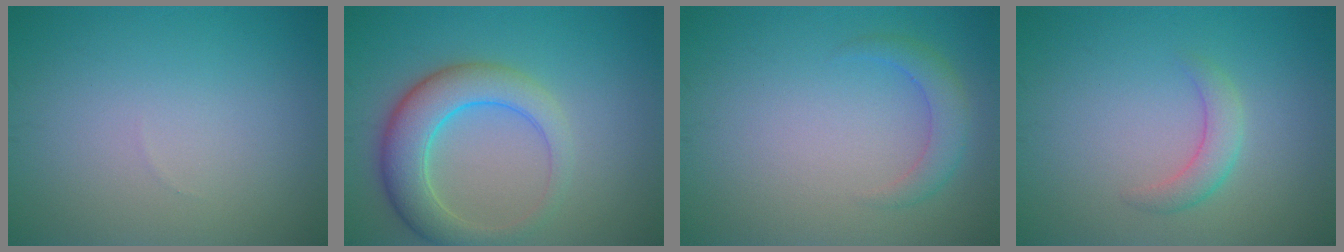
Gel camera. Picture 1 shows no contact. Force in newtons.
{"total": 5.8, "press": 5.8, "slide": 0.1}
{"total": 2.2, "press": 2.2, "slide": 0.1}
{"total": 2.2, "press": 2.2, "slide": 0.2}